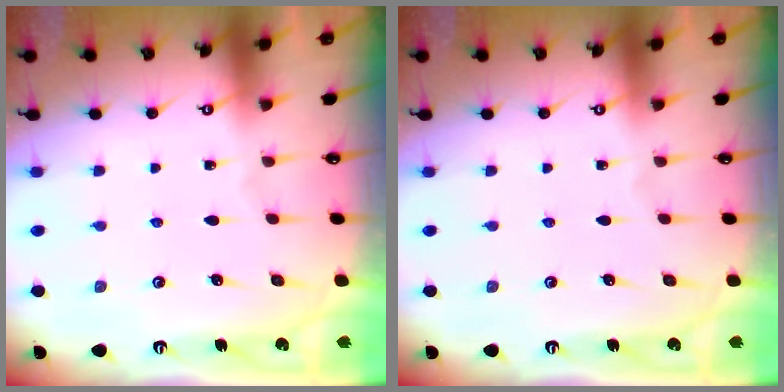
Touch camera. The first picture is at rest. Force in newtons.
{"total": 0.0}